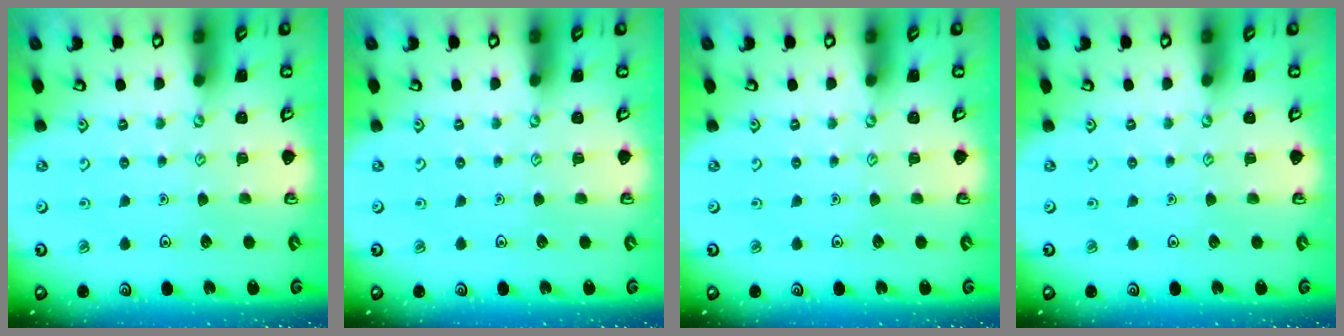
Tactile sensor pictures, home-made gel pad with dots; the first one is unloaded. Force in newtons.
{"total": 0.0}
{"total": 0.0}
{"total": 0.0}